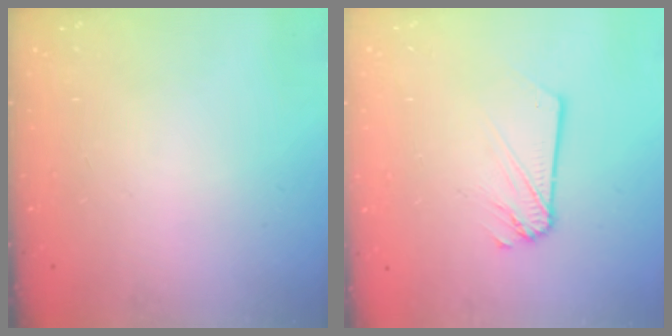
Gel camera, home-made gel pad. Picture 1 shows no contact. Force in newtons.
{"total": 2.5, "press": 2.5, "slide": 0.1}